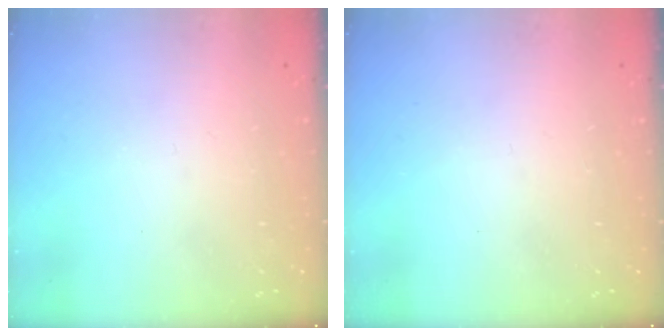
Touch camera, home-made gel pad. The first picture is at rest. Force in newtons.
{"total": 0.0}